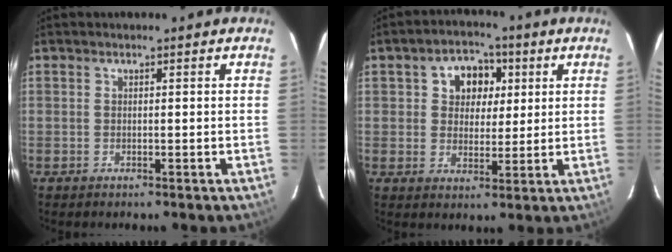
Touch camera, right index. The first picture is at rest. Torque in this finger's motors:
{"motor_torque": [0.17, 0.09, 0.14, 0.05]}